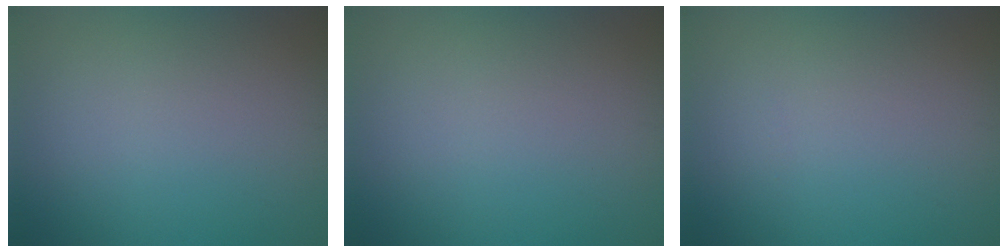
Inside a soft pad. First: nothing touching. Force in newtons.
{"total": 0.0}
{"total": 0.0}